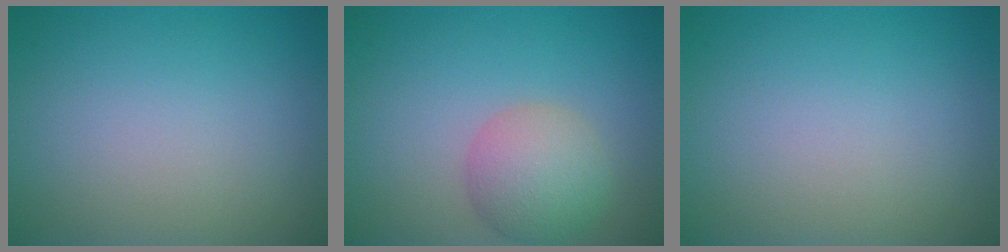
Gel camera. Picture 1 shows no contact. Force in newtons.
{"total": 4.4, "press": 4.4, "slide": 0.3}
{"total": 0.0}